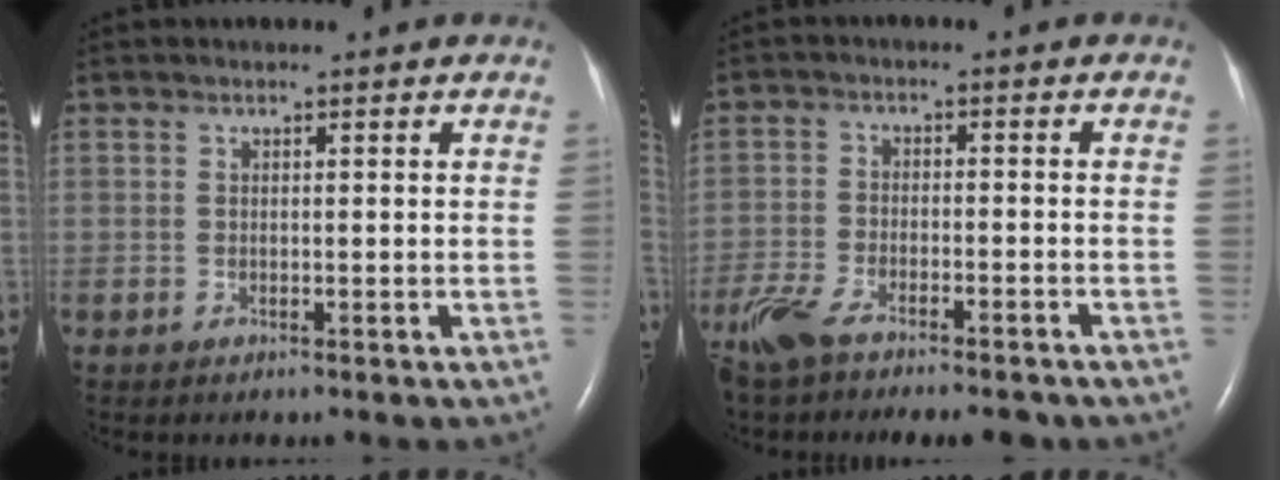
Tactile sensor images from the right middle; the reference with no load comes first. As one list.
[{"total": 11.9, "force": [-9.6, 3.2, 6.2], "torque": [-0.117, -0.012, -0.152]}]